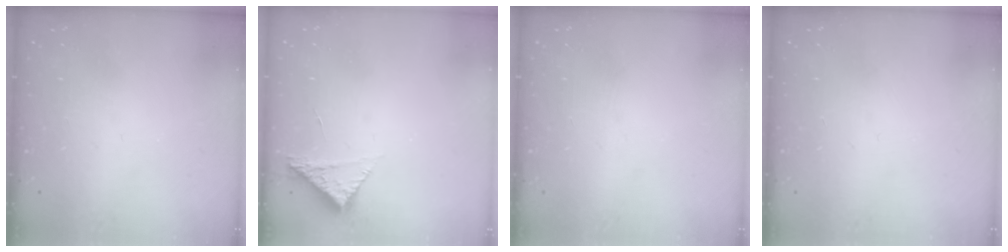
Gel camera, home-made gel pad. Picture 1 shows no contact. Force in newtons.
{"total": 4.3, "press": 4.3, "slide": 0.3}
{"total": 0.0}
{"total": 0.0}